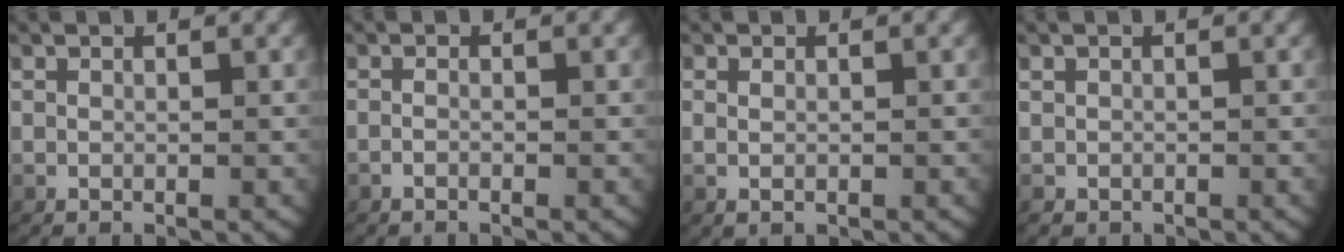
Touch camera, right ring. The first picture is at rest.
{"total": 0.9, "force": [-0.7, 0.2, 0.5], "torque": [-0.014, -0.003, -0.013]}
{"total": 1.0, "force": [0.1, 0.7, 0.8], "torque": [-0.020, 0.000, 0.004]}
{"total": 1.1, "force": [-0.5, 1.0, 0.0], "torque": [-0.007, -0.007, -0.002]}